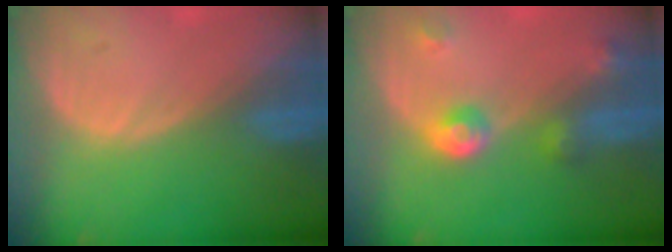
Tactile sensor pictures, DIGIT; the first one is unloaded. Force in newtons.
{"total": 4.8, "press": 4.3, "slide": 2.0}